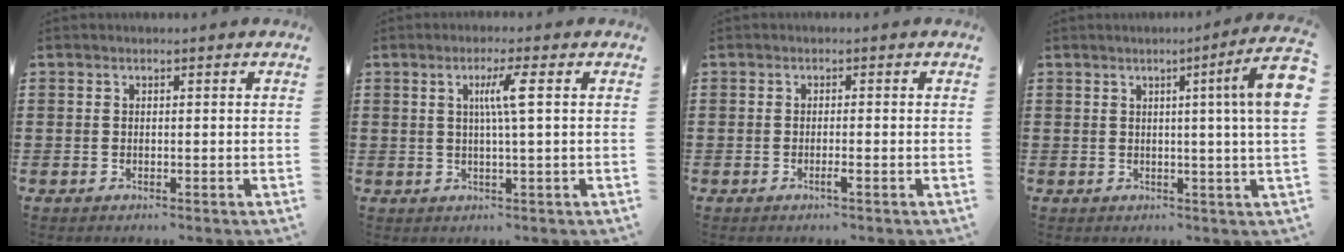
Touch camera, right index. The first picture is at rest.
{"total": 4.5, "force": [0.9, -0.3, 4.4], "torque": [-0.085, -0.001, 0.010]}
{"total": 1.5, "force": [-0.8, -0.2, 1.2], "torque": [-0.021, -0.007, -0.014]}
{"total": 7.9, "force": [1.8, -0.4, 7.6], "torque": [-0.117, -0.013, 0.023]}